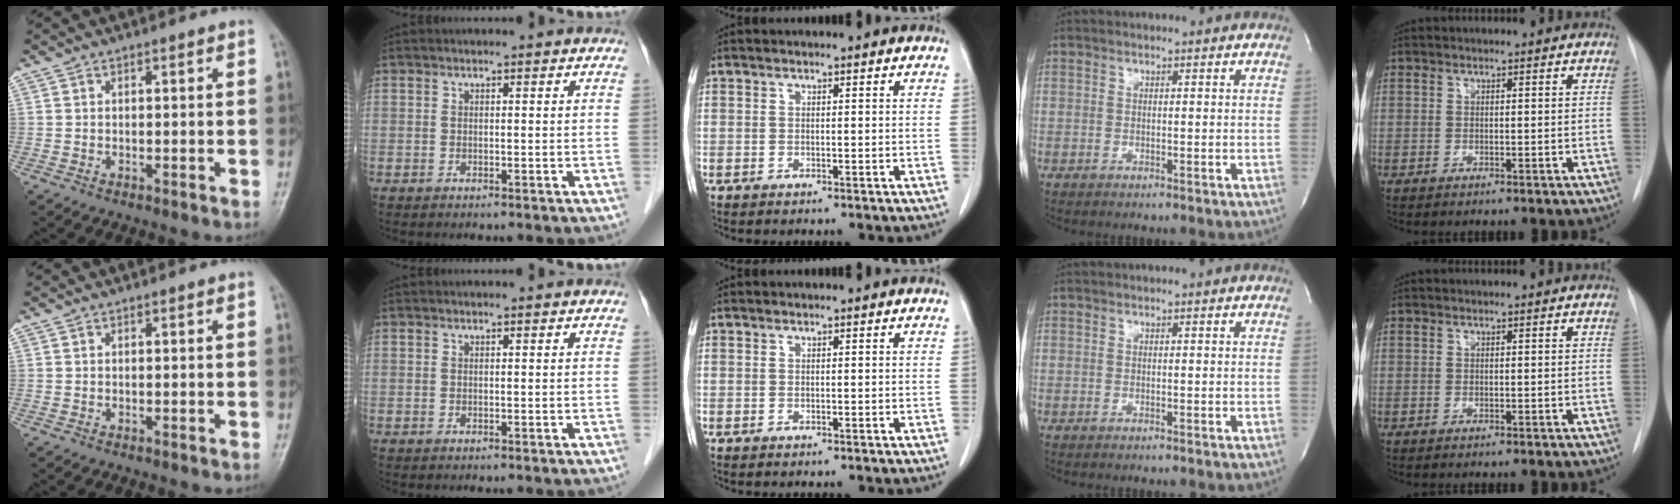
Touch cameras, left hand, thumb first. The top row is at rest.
{}